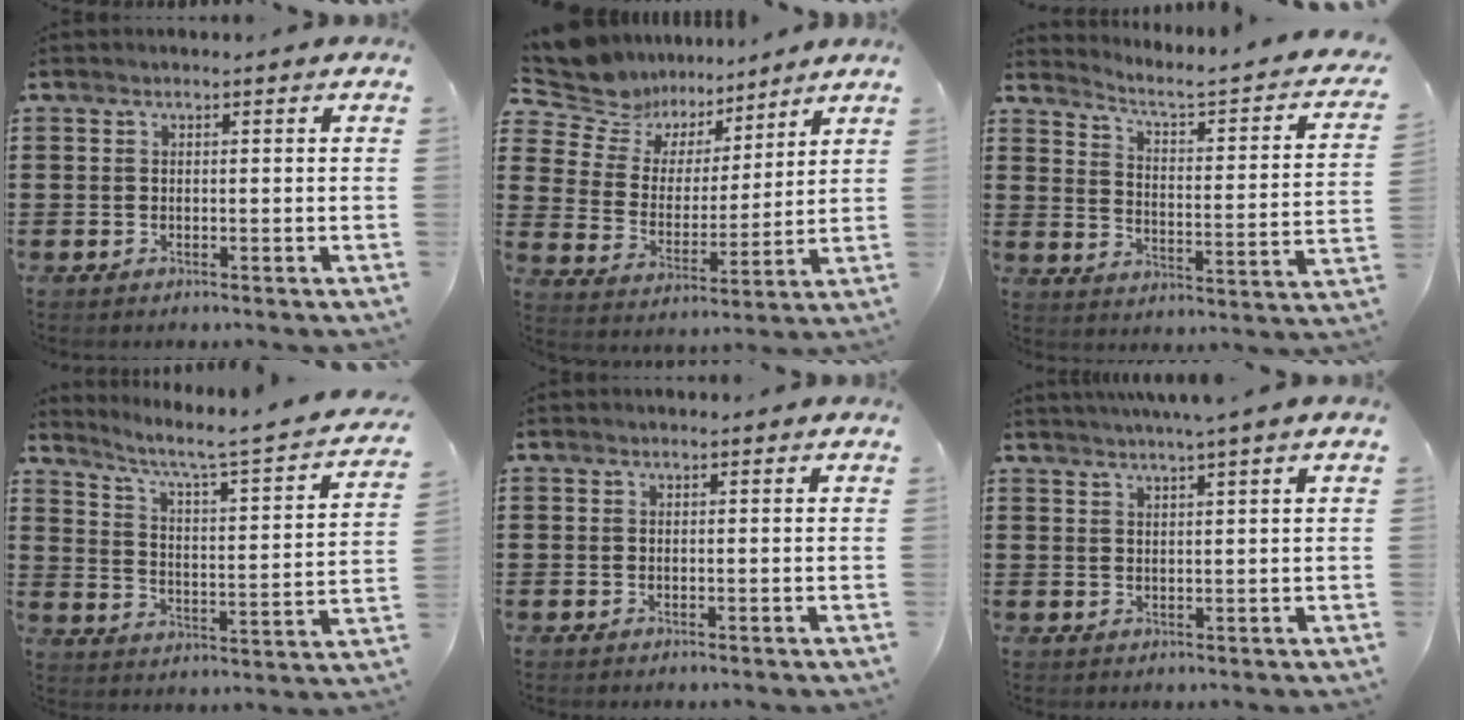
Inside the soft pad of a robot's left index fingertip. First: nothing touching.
{"total": 8.5, "force": [7.8, 3.5, 0.5], "torque": [-0.065, -0.051, 0.145]}
{"total": 2.6, "force": [1.7, 0.2, 2.0], "torque": [-0.056, -0.027, 0.013]}
{"total": 3.6, "force": [2.6, -0.2, 2.5], "torque": [-0.066, -0.036, 0.028]}
{"total": 0.0}
{"total": 2.2, "force": [1.6, -0.8, 1.1], "torque": [-0.024, -0.002, 0.028]}